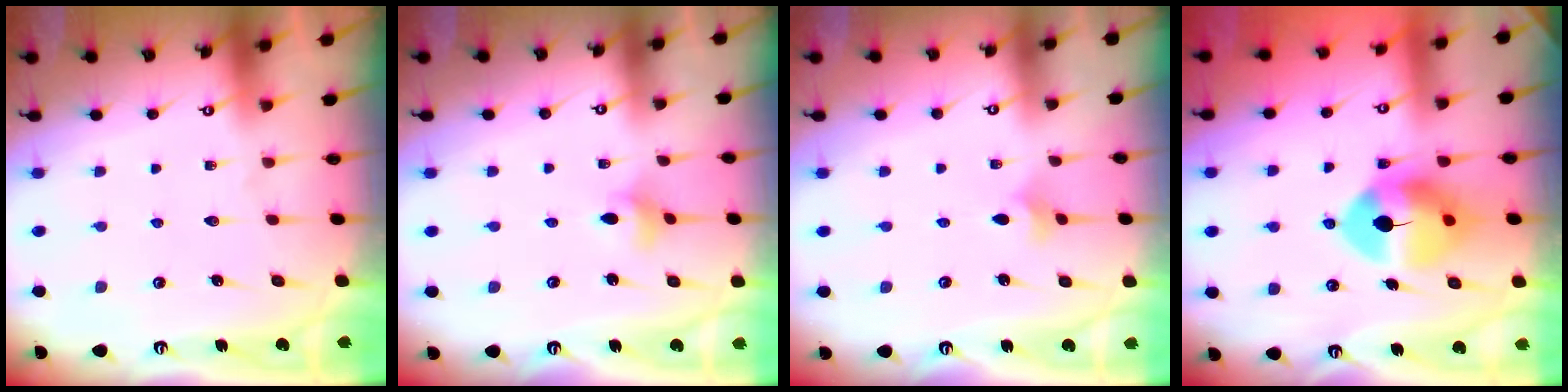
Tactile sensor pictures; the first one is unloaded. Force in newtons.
{"total": 4.4, "press": 4.3, "slide": 0.4}
{"total": 2.5, "press": 2.5, "slide": 0.6}
{"total": 9.3, "press": 9.3, "slide": 1.2}